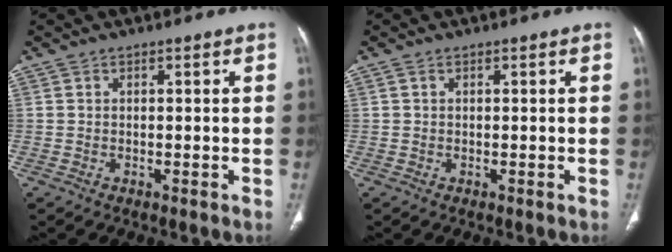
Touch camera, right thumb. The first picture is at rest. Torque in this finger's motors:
{"motor_torque": [-0.58, -0.06, -0.04, -0.12, -0.01]}